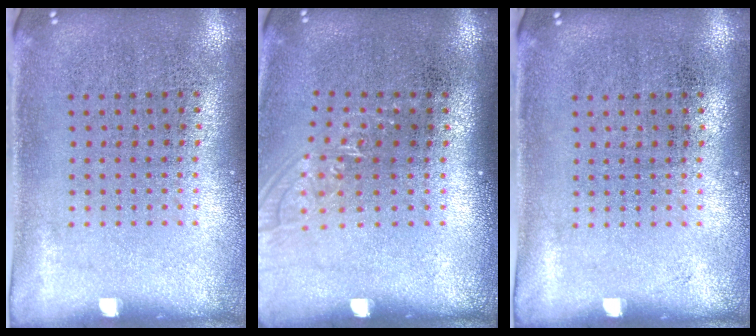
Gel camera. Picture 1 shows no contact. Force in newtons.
{"total": 1.1, "press": 1.0, "slide": 0.5}
{"total": 0.0}